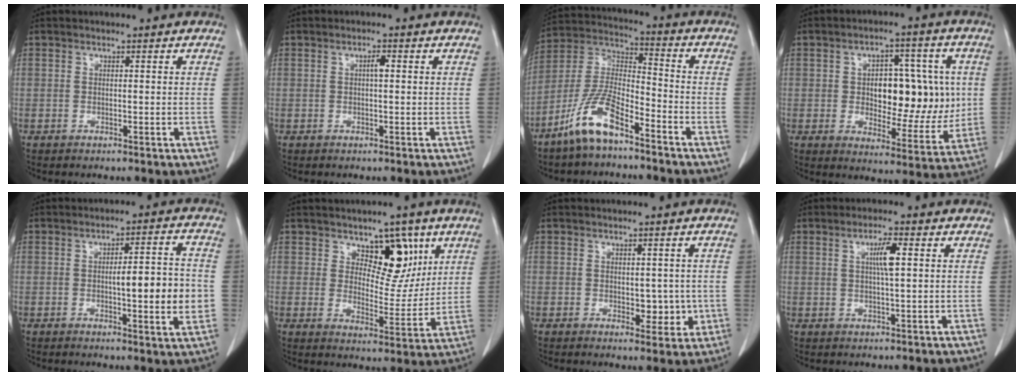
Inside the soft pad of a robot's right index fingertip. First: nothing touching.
{"total": 1.5, "force": [0.3, 0.3, 1.5], "torque": [-0.023, 0.005, 0.003]}
{"total": 11.1, "force": [-7.5, 2.8, 7.7], "torque": [-0.168, -0.002, -0.150]}
{"total": 14.0, "force": [1.1, 7.1, 12.0], "torque": [-0.161, 0.019, 0.027]}
{"total": 9.6, "force": [-0.9, 1.5, 9.4], "torque": [-0.128, 0.008, -0.013]}
{"total": 9.1, "force": [4.6, 4.8, 6.2], "torque": [-0.077, 0.001, 0.077]}
{"total": 4.3, "force": [-0.4, 2.4, 3.5], "torque": [-0.037, -0.003, 0.003]}
{"total": 4.1, "force": [1.1, 0.3, 3.9], "torque": [-0.068, 0.000, 0.017]}